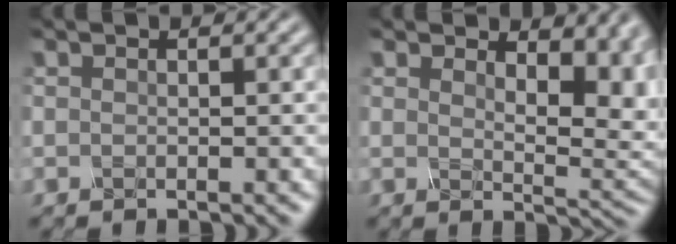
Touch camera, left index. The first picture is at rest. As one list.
[{"total": 6.3, "force": [3.1, 3.2, 4.4], "torque": [-0.054, -0.003, 0.050]}]